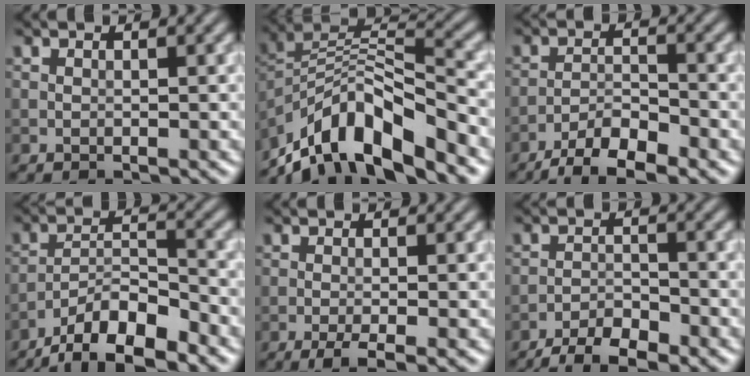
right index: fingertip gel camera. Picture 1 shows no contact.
{"total": 10.5, "force": [-7.1, 3.5, 6.8], "torque": [-0.109, 0.006, -0.137]}
{"total": 5.1, "force": [-3.9, 1.2, 3.0], "torque": [-0.053, 0.001, -0.073]}
{"total": 7.8, "force": [-5.9, 2.1, 4.6], "torque": [-0.073, 0.002, -0.106]}
{"total": 3.0, "force": [-1.4, 0.6, 2.5], "torque": [-0.046, -0.001, -0.030]}
{"total": 4.3, "force": [-3.5, 1.1, 2.2], "torque": [-0.038, 0.001, -0.066]}